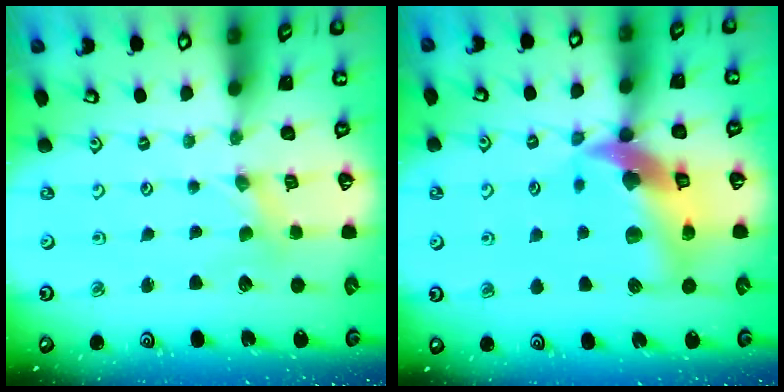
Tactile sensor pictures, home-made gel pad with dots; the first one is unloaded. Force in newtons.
{"total": 15.6, "press": 15.4, "slide": 2.1}